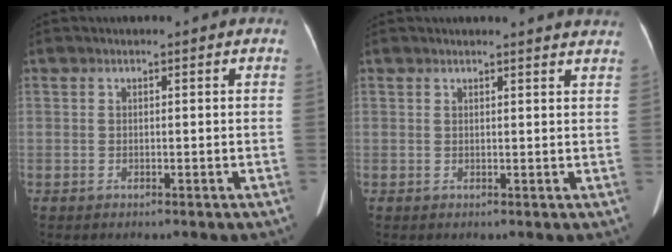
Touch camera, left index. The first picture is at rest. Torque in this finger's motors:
{"motor_torque": [-0.31, -0.18, -0.07, 0.00]}